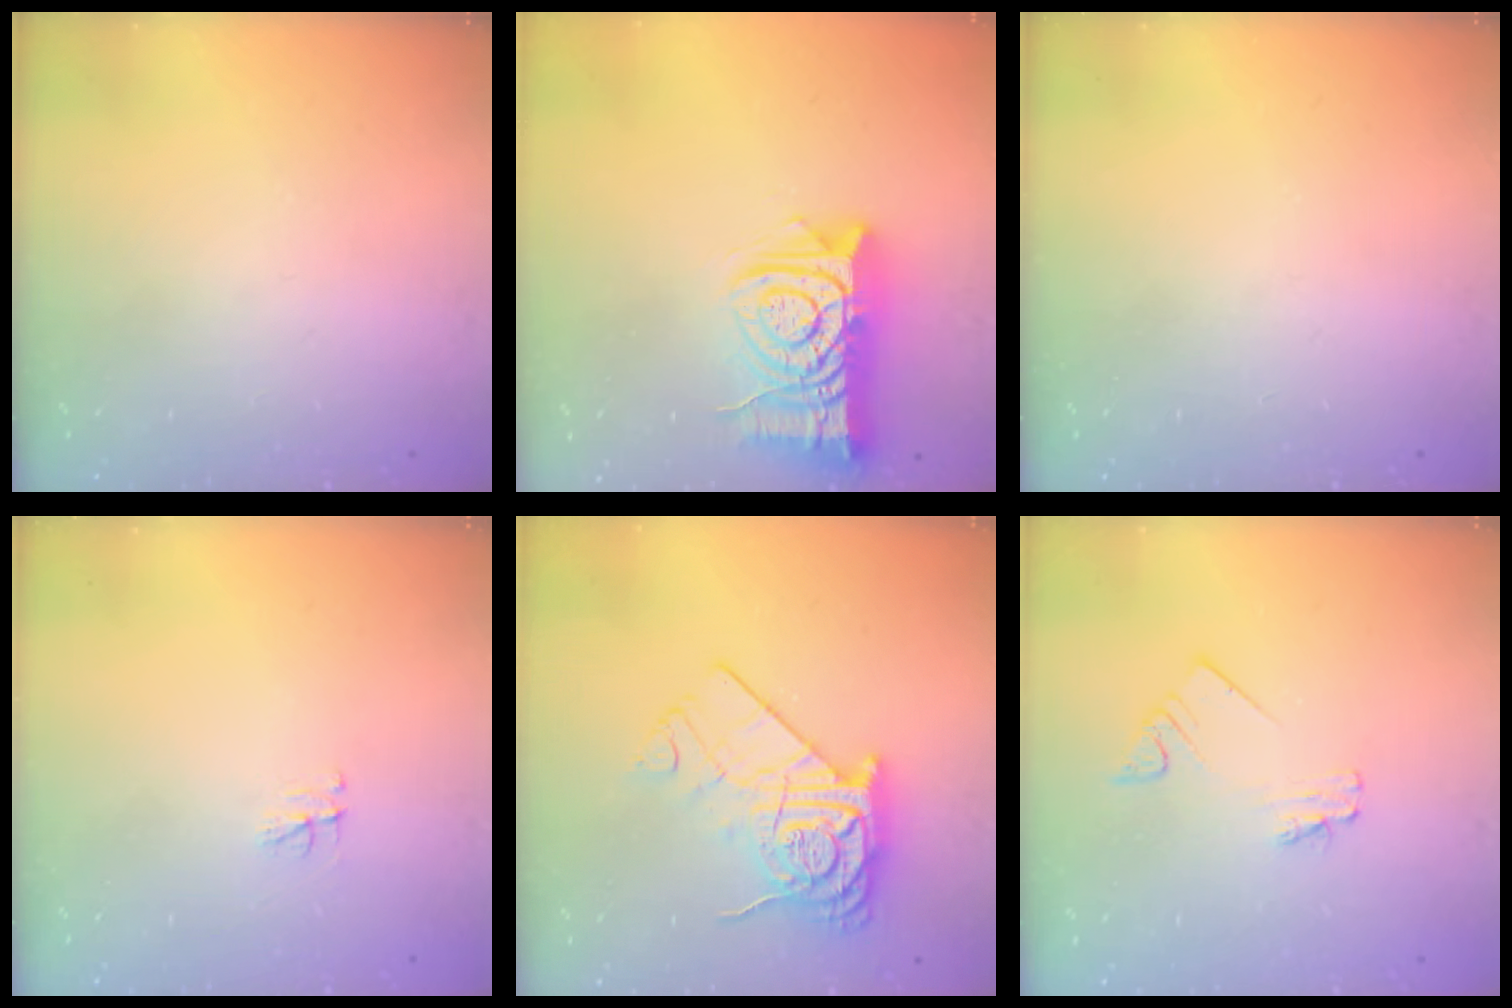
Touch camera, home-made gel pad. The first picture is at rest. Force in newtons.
{"total": 13.2, "press": 13.2, "slide": 1.5}
{"total": 0.0}
{"total": 3.1, "press": 3.1, "slide": 0.4}
{"total": 18.7, "press": 18.7, "slide": 1.0}
{"total": 2.0, "press": 2.0, "slide": 0.3}